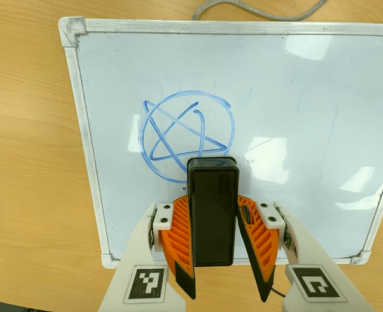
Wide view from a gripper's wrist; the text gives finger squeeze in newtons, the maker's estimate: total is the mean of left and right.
{"total": 5.1, "left": 4.5, "right": 5.8}